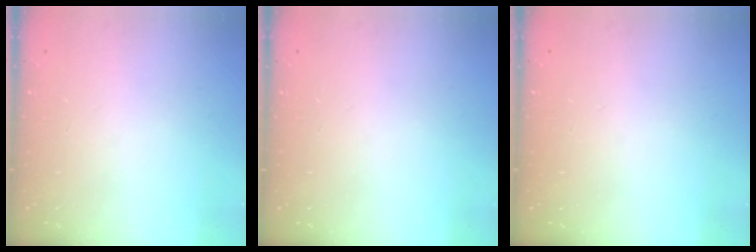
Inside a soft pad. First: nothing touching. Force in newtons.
{"total": 0.0}
{"total": 0.0}